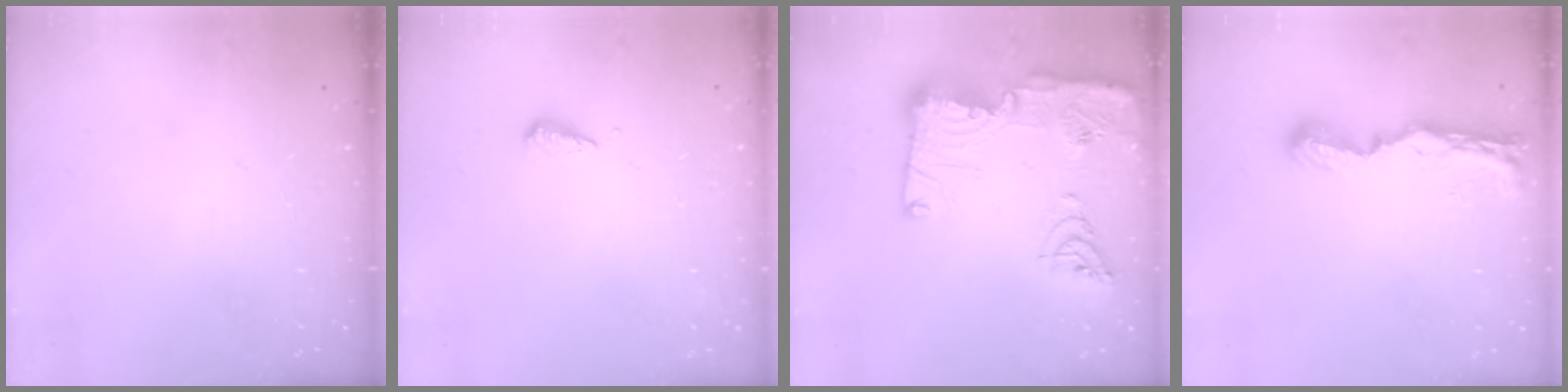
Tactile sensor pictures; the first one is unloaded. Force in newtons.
{"total": 3.0, "press": 3.0, "slide": 0.2}
{"total": 24.5, "press": 23.7, "slide": 6.1}
{"total": 8.3, "press": 8.3, "slide": 0.6}